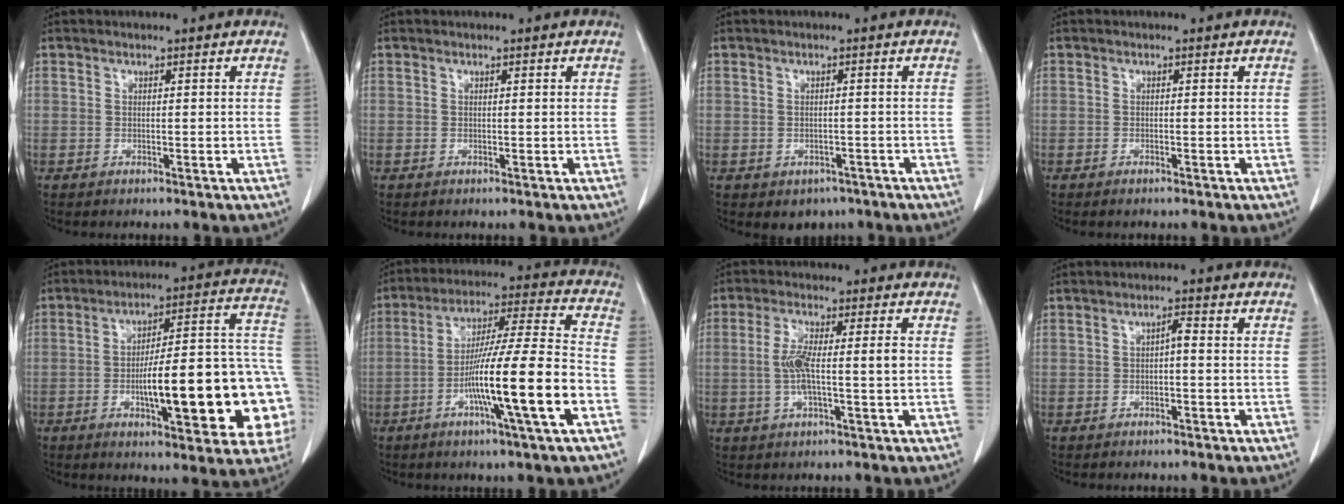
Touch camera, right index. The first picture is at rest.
{"total": 0.0}
{"total": 3.3, "force": [-2.0, 2.4, 0.8], "torque": [-0.005, 0.006, -0.019]}
{"total": 0.6, "force": [-0.5, 0.1, 0.3], "torque": [-0.012, -0.002, -0.008]}
{"total": 22.9, "force": [-5.2, 4.6, 21.8], "torque": [-0.221, 0.035, -0.060]}
{"total": 16.7, "force": [-5.6, -0.5, 15.7], "torque": [-0.270, -0.002, -0.097]}
{"total": 6.2, "force": [-0.2, 0.7, 6.2], "torque": [-0.123, 0.007, -0.003]}
{"total": 1.5, "force": [-0.3, 0.4, 1.4], "torque": [-0.023, 0.004, -0.004]}